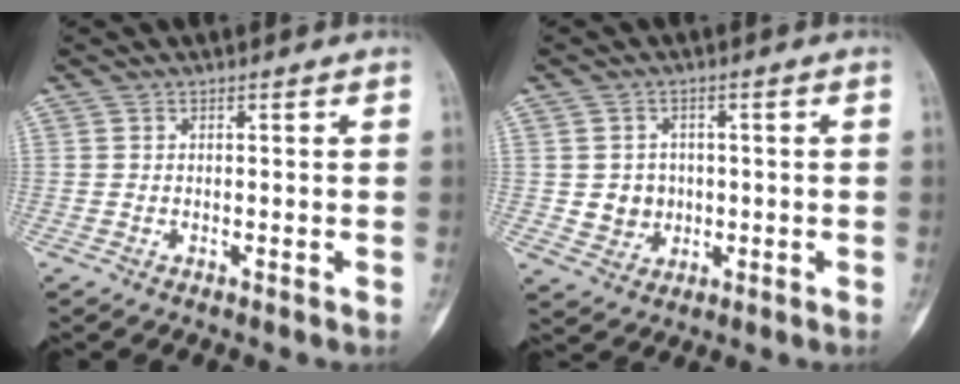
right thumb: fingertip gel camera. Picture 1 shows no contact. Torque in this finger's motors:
{"motor_torque": [0.59, 1.21, 0.31, -0.34, 0.03]}